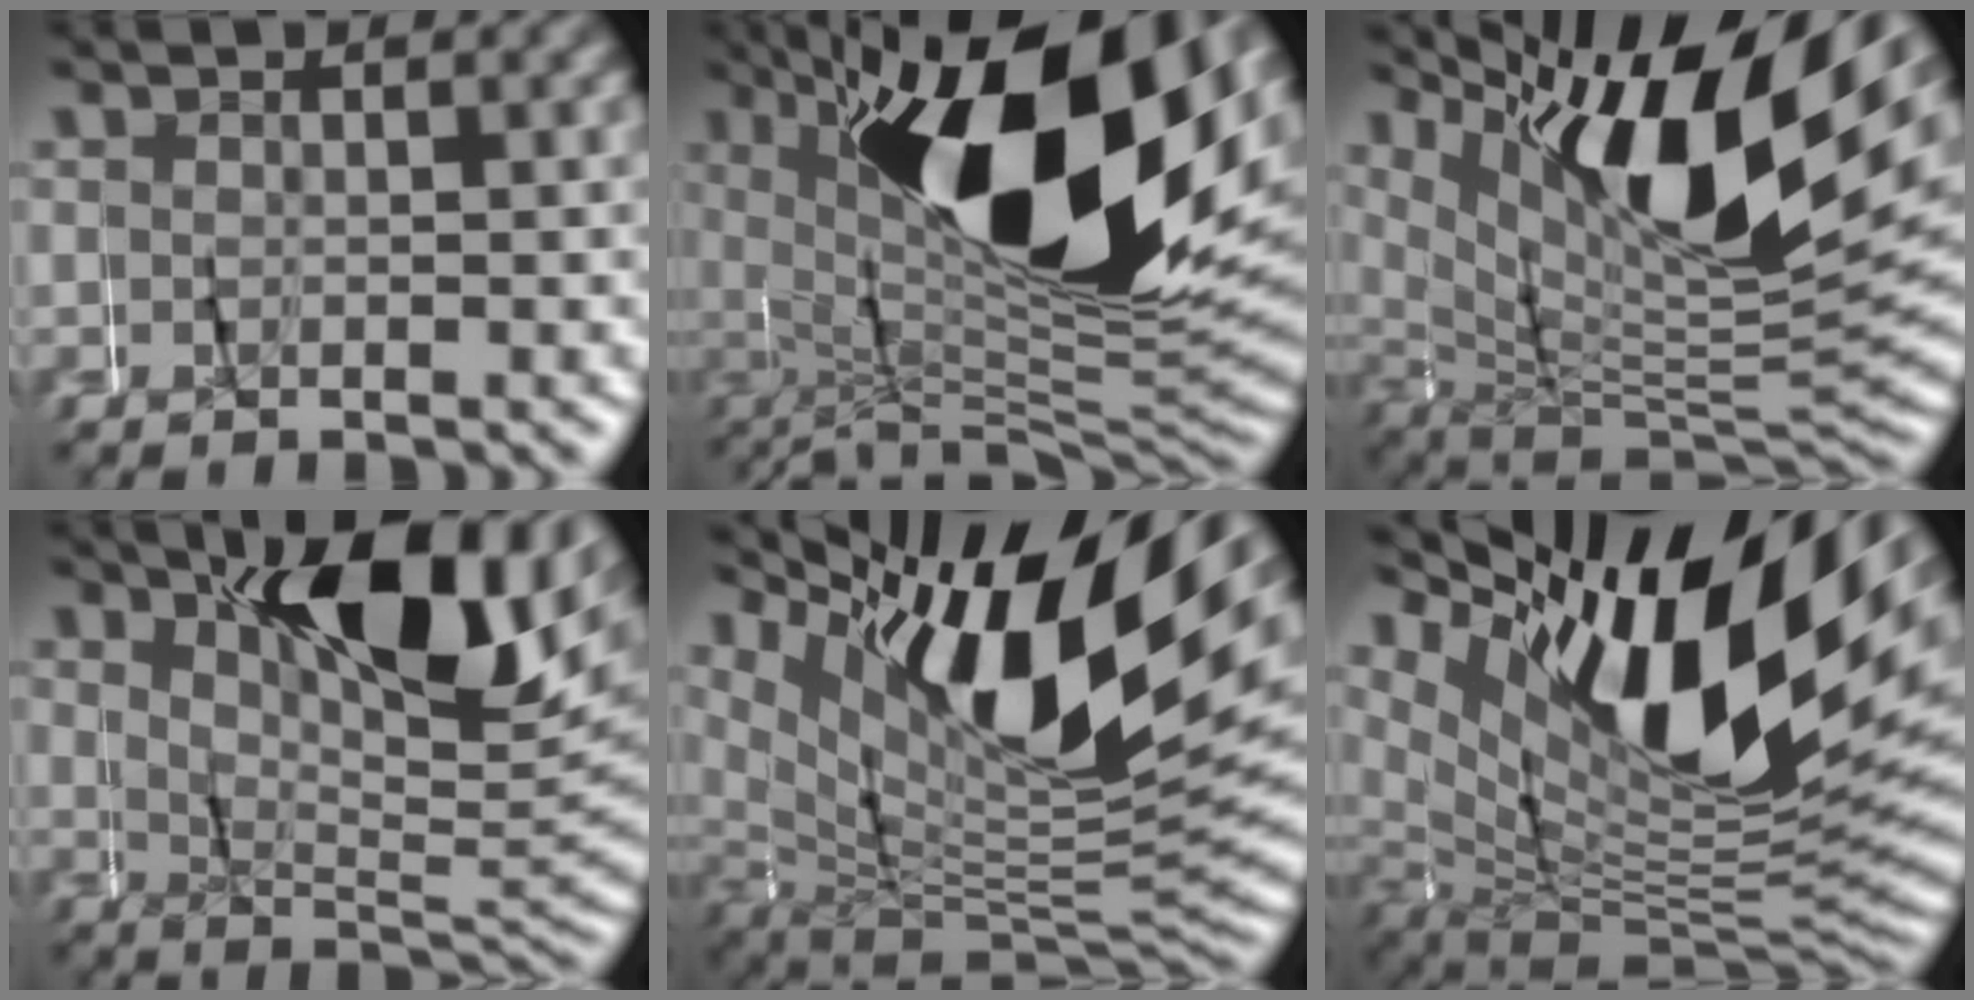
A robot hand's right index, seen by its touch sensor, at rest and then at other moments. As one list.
[{"total": 23.6, "force": [3.6, 10.2, 21.0], "torque": [-0.313, 0.038, 0.040]}, {"total": 16.7, "force": [5.0, 7.0, 14.3], "torque": [-0.217, 0.039, 0.061]}, {"total": 11.5, "force": [4.6, 3.9, 9.8], "torque": [-0.141, 0.018, 0.066]}, {"total": 18.5, "force": [4.5, 8.7, 15.7], "torque": [-0.227, 0.044, 0.051]}, {"total": 20.0, "force": [4.2, 10.1, 16.7], "torque": [-0.235, 0.039, 0.047]}]